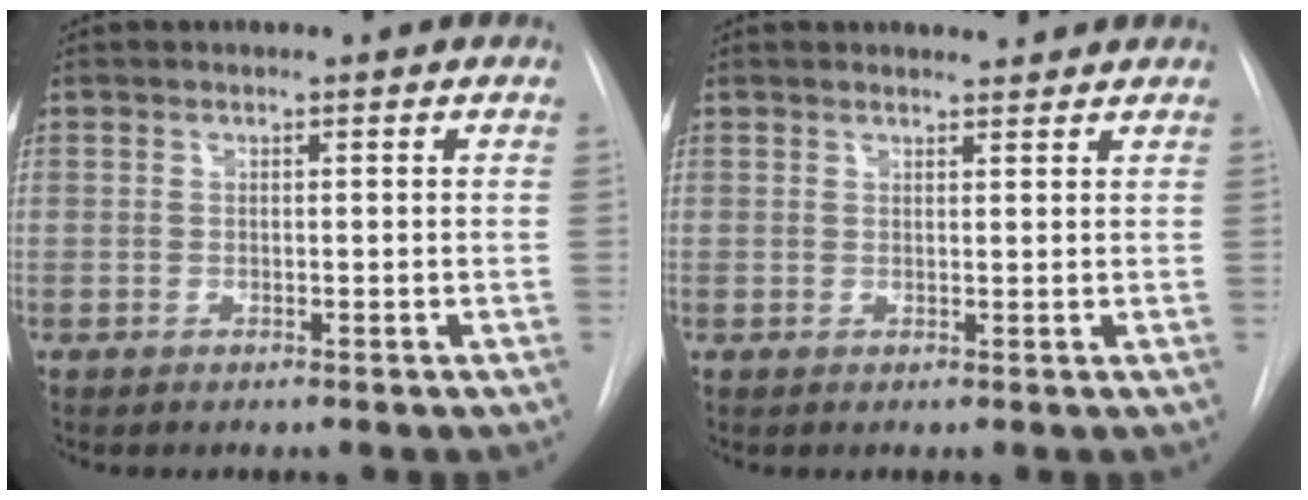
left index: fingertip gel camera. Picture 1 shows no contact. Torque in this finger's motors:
{"motor_torque": [0.33, -0.33, 0.05, 0.01]}